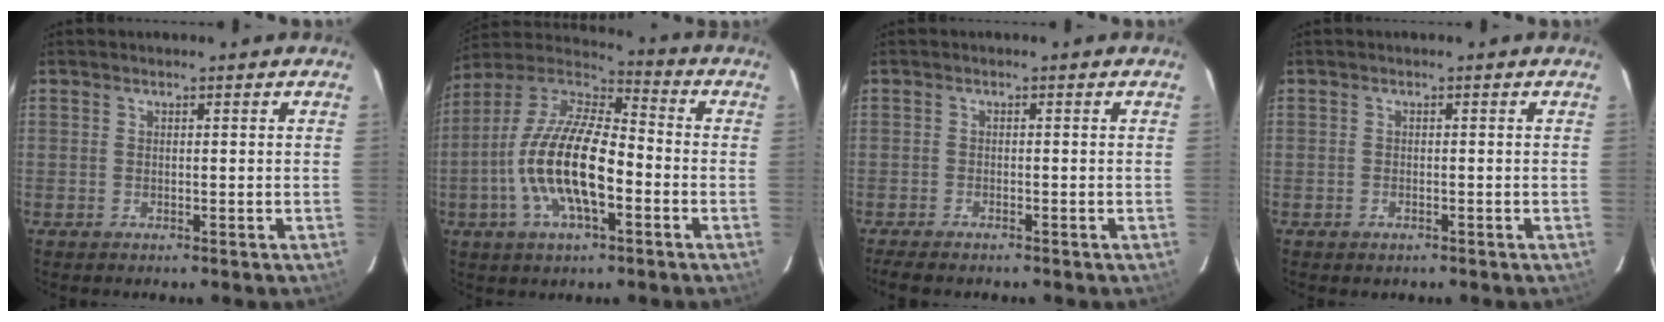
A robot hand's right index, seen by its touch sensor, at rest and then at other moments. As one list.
[{"total": 17.9, "force": [-4.7, 6.5, 16.0], "torque": [-0.316, -0.002, -0.095]}, {"total": 4.3, "force": [-3.7, 1.0, 2.0], "torque": [-0.051, -0.016, -0.065]}, {"total": 1.2, "force": [-0.8, 0.9, 0.3], "torque": [-0.007, 0.000, -0.010]}]